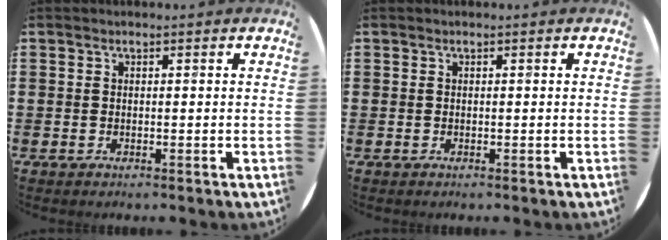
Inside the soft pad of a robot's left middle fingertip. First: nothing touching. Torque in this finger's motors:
{"motor_torque": [-0.22, -0.05, -0.01, -0.01]}